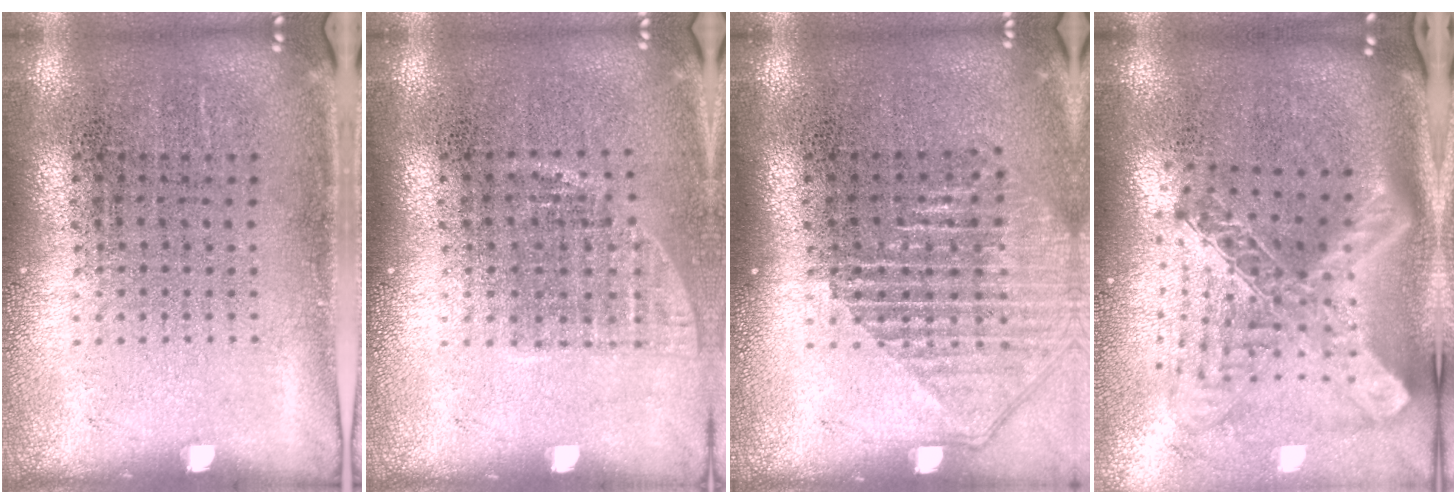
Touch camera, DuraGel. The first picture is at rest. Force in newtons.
{"total": 1.0, "press": 0.9, "slide": 0.4}
{"total": 1.3, "press": 1.2, "slide": 0.6}
{"total": 2.9, "press": 2.0, "slide": 2.0}